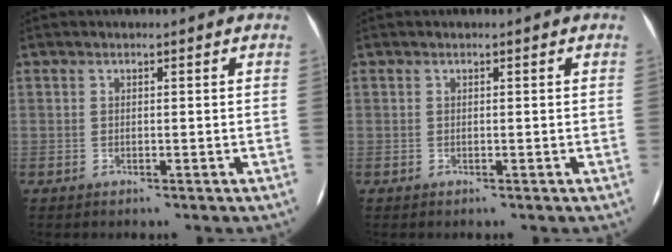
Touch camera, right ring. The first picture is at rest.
{"total": 0.0}